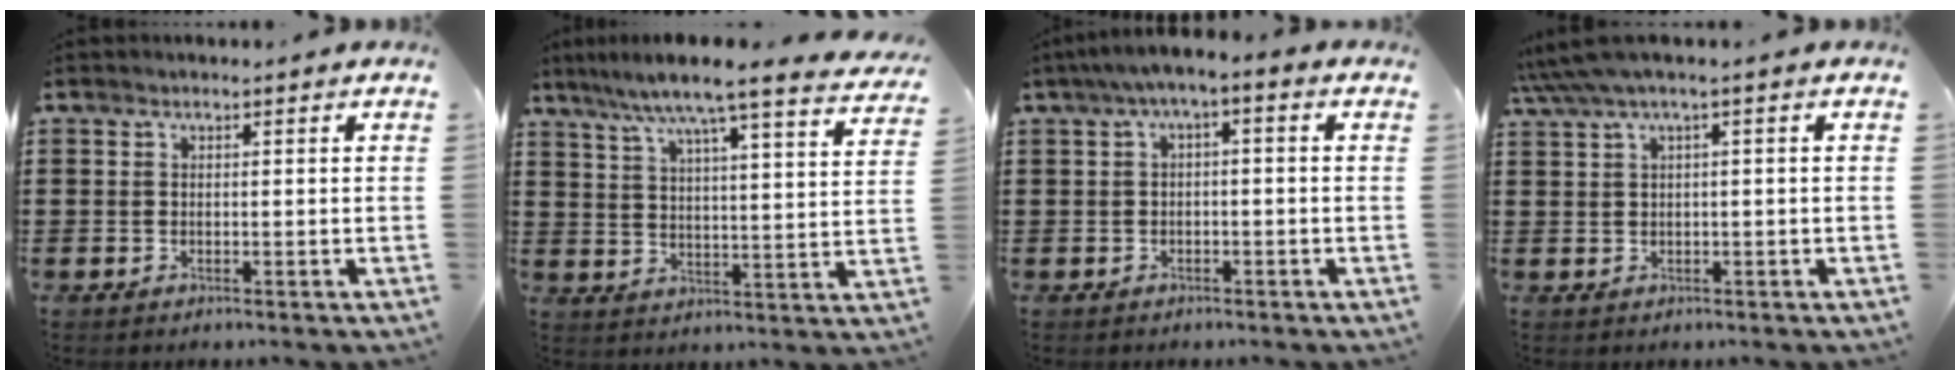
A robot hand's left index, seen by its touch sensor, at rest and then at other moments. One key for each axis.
{"total": 7.7, "fx": 6.5, "fy": -0.6, "fz": 4.2, "tx": -0.108, "ty": -0.039, "tz": 0.103}
{"total": 2.9, "fx": -2.1, "fy": 0.5, "fz": 2.0, "tx": -0.041, "ty": 0.000, "tz": -0.047}
{"total": 2.6, "fx": 0.2, "fy": 0.1, "fz": 2.6, "tx": -0.055, "ty": -0.008, "tz": -0.001}